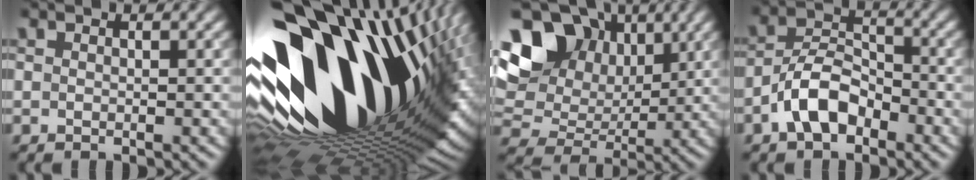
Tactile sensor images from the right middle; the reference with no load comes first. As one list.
[{"total": 20.2, "force": [1.9, 11.7, 16.4], "torque": [-0.298, -0.054, 0.045]}, {"total": 15.2, "force": [5.7, 11.0, 8.7], "torque": [-0.196, 0.056, 0.090]}, {"total": 4.9, "force": [-2.8, 2.6, 3.1], "torque": [-0.052, 0.011, -0.061]}]